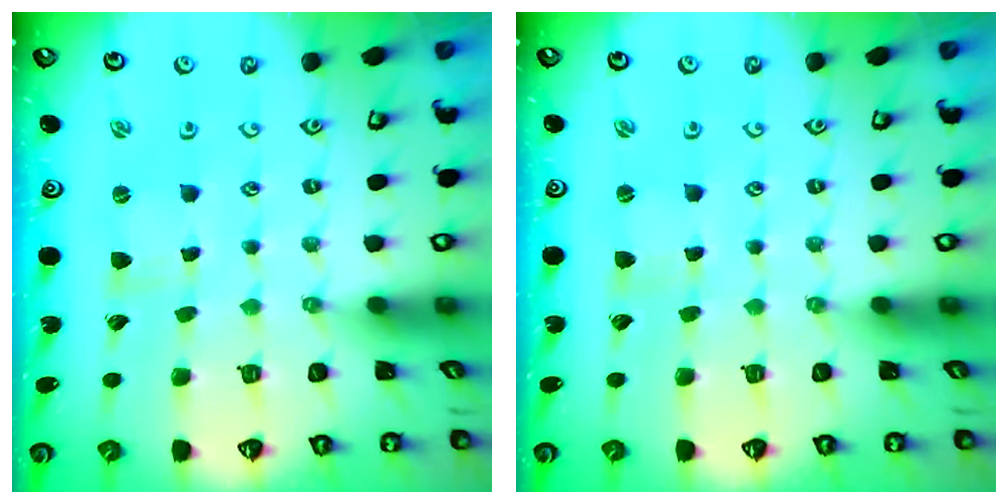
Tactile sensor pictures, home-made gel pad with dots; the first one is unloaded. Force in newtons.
{"total": 0.9, "press": 0.8, "slide": 0.1}